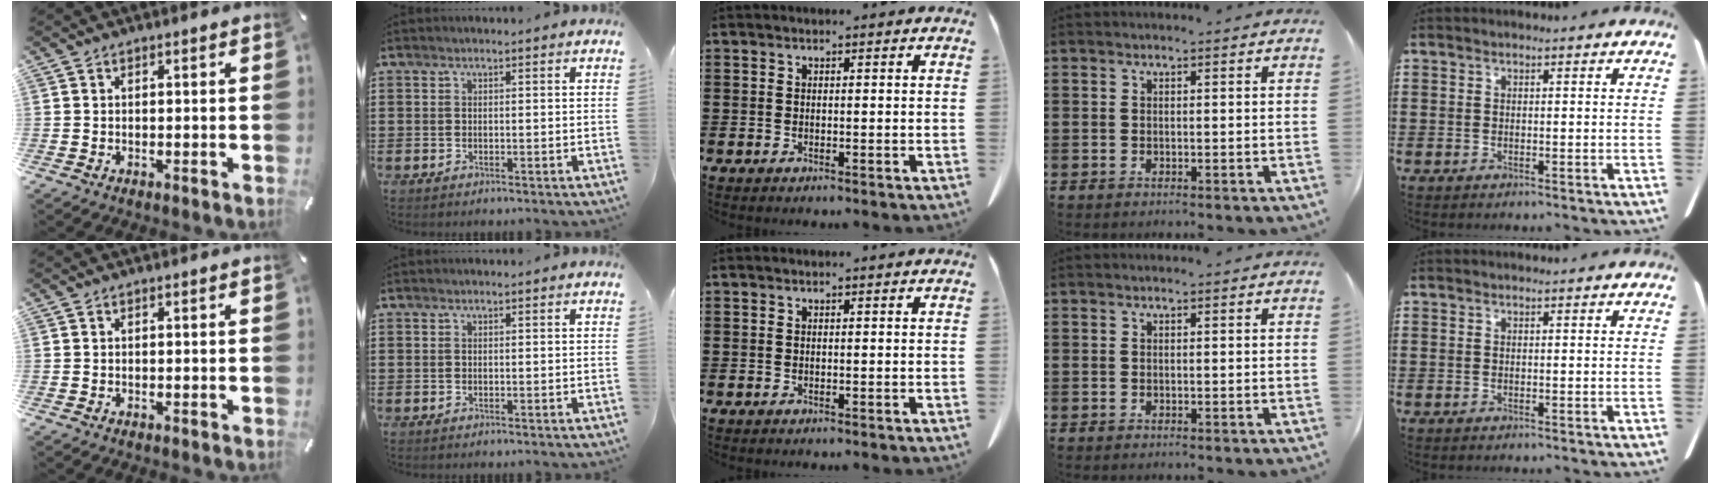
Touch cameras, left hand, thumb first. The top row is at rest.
{}